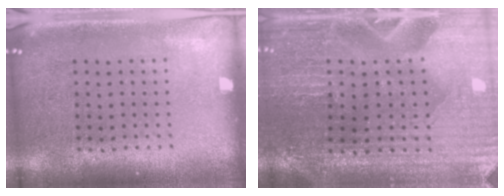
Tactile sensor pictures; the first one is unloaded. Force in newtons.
{"total": 1.7, "press": 1.7, "slide": 0.2}